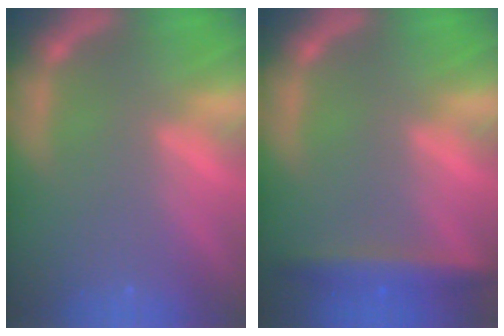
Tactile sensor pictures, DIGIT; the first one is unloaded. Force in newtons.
{"total": 4.0}